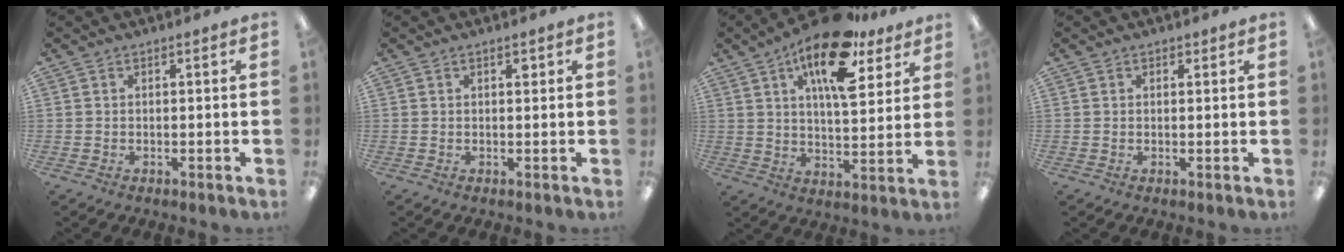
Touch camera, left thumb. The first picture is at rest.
{"total": 1.3, "force": [0.8, 0.6, 0.8], "torque": [-0.010, -0.001, 0.012]}
{"total": 17.5, "force": [10.5, 7.1, 12.1], "torque": [-0.191, -0.047, 0.173]}
{"total": 0.8, "force": [0.6, 0.5, 0.2], "torque": [0.004, -0.002, 0.010]}